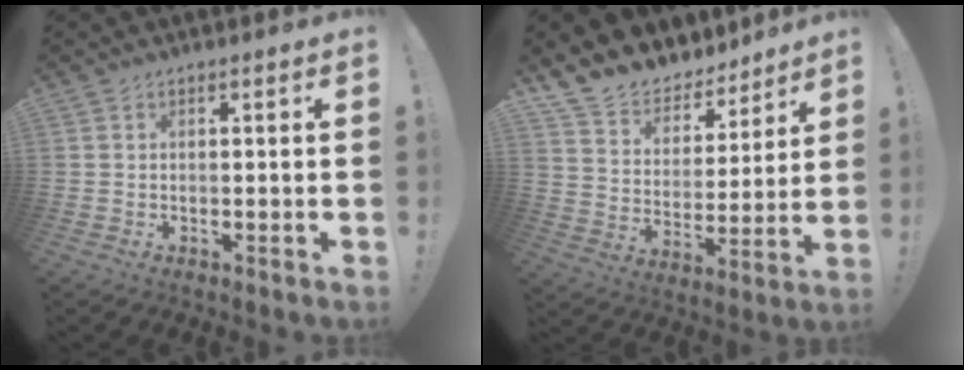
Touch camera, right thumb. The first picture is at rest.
{"total": 10.8, "force": [9.4, 5.2, 1.3], "torque": [-0.043, -0.087, 0.176]}